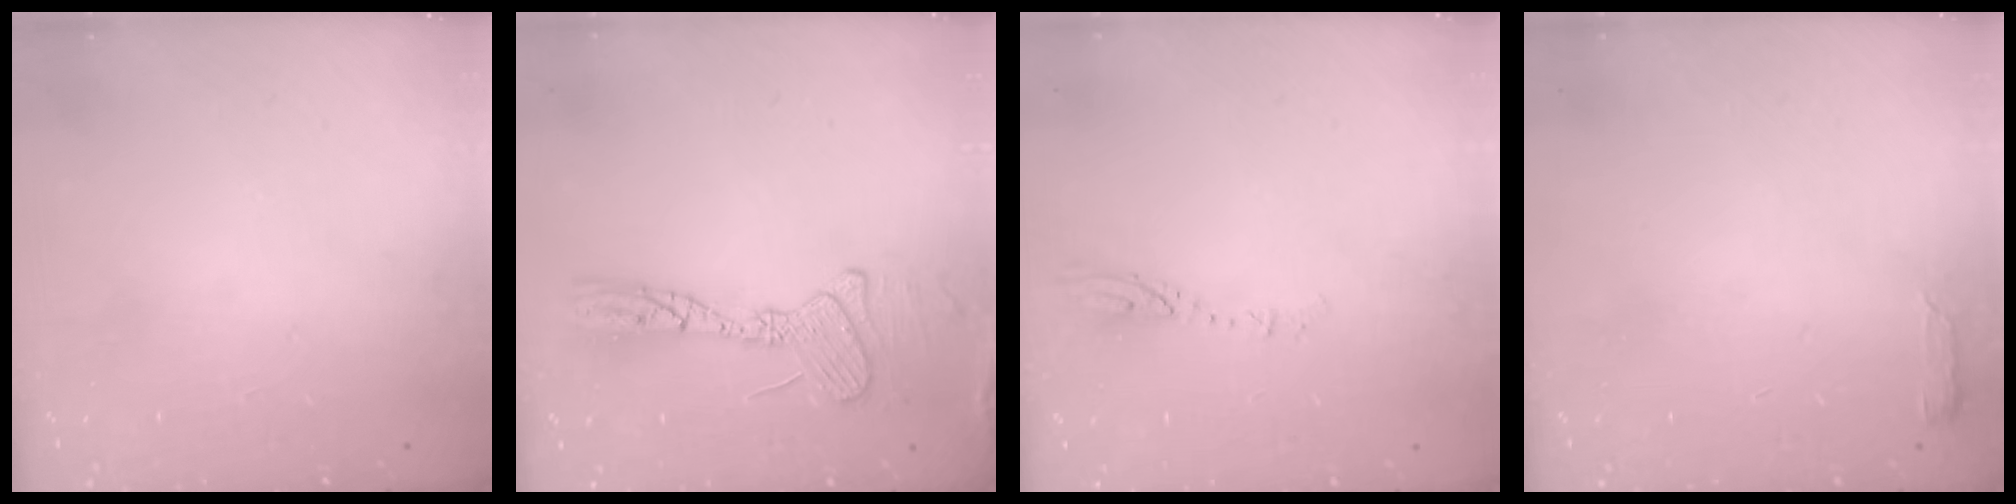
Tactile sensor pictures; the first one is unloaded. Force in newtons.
{"total": 13.1, "press": 13.1, "slide": 0.3}
{"total": 3.1, "press": 3.1, "slide": 0.3}
{"total": 2.9, "press": 2.8, "slide": 0.6}